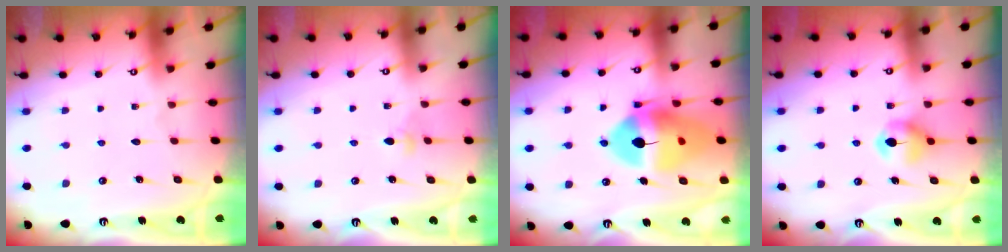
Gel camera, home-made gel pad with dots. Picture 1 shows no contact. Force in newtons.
{"total": 2.8, "press": 2.7, "slide": 0.8}
{"total": 17.4, "press": 17.3, "slide": 2.2}
{"total": 6.4, "press": 6.4, "slide": 0.6}